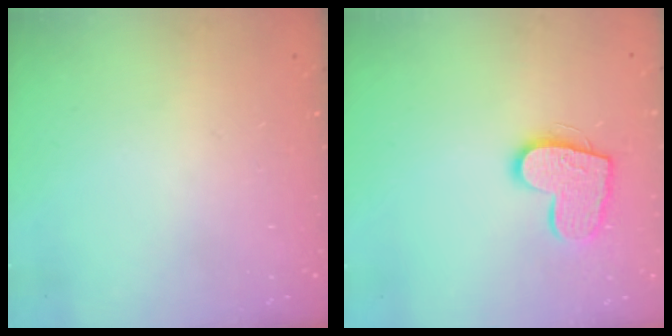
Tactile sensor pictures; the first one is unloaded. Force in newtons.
{"total": 13.3, "press": 13.3, "slide": 0.9}